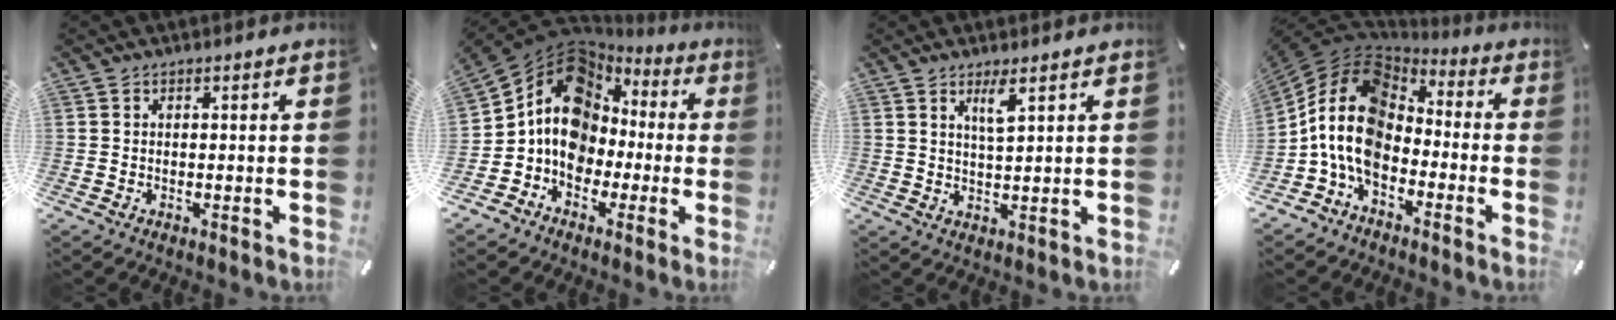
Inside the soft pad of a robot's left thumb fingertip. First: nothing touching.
{"total": 12.8, "force": [0.8, 11.4, 5.9], "torque": [-0.118, -0.010, 0.017]}
{"total": 4.1, "force": [2.5, 0.4, 3.2], "torque": [-0.070, -0.001, 0.042]}
{"total": 14.2, "force": [-3.6, 9.9, 9.6], "torque": [-0.221, 0.017, -0.075]}